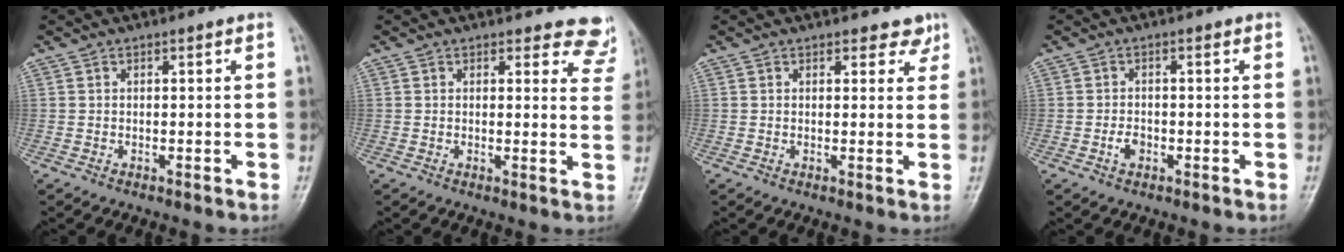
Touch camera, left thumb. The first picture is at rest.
{"total": 7.5, "force": [6.9, 2.9, 0.6], "torque": [0.046, -0.040, 0.044]}
{"total": 2.2, "force": [1.5, 1.2, 1.1], "torque": [0.003, -0.005, 0.014]}
{"total": 2.1, "force": [-0.8, 1.5, 1.3], "torque": [-0.019, 0.004, -0.018]}